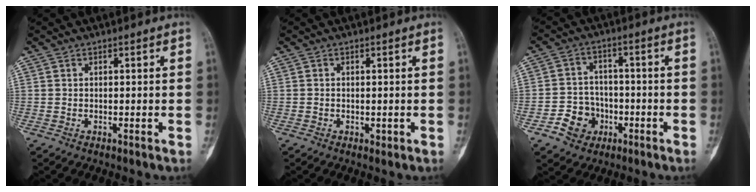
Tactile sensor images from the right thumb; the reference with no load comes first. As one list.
[{"total": 0.9, "force": [-0.1, 0.7, 0.6], "torque": [-0.007, -0.001, -0.001]}, {"total": 7.5, "force": [-3.2, 6.5, 2.1], "torque": [-0.002, 0.025, -0.052]}]